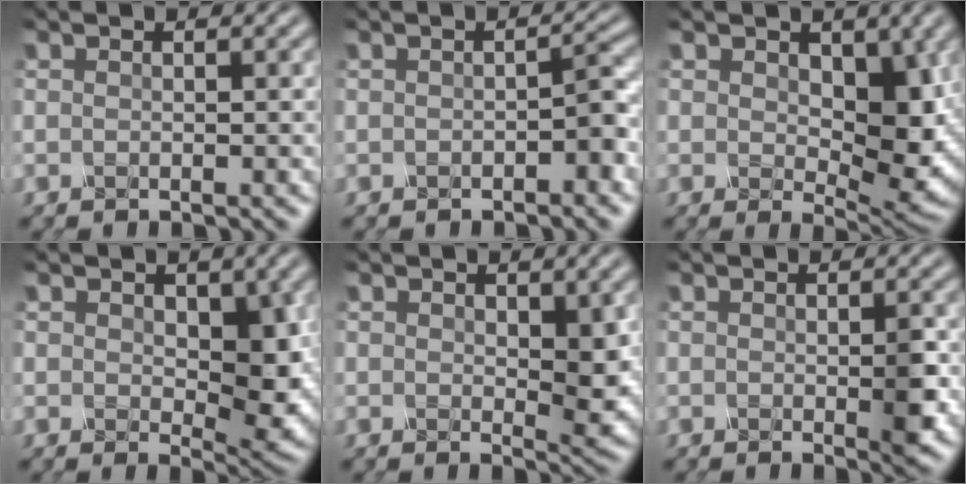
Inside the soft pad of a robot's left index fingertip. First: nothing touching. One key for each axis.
{"total": 1.5, "fx": -1.0, "fy": -0.1, "fz": 1.2, "tx": -0.031, "ty": 0.006, "tz": -0.009}
{"total": 6.5, "fx": 0.4, "fy": 3.6, "fz": 5.4, "tx": -0.094, "ty": -0.011, "tz": 0.019}
{"total": 5.4, "fx": 0.2, "fy": 2.8, "fz": 4.6, "tx": -0.079, "ty": -0.007, "tz": 0.014}
{"total": 2.9, "fx": 0.2, "fy": 1.0, "fz": 2.6, "tx": -0.057, "ty": -0.007, "tz": 0.014}
{"total": 2.1, "fx": -0.5, "fy": 0.2, "fz": 2.0, "tx": -0.051, "ty": -0.008, "tz": 0.000}